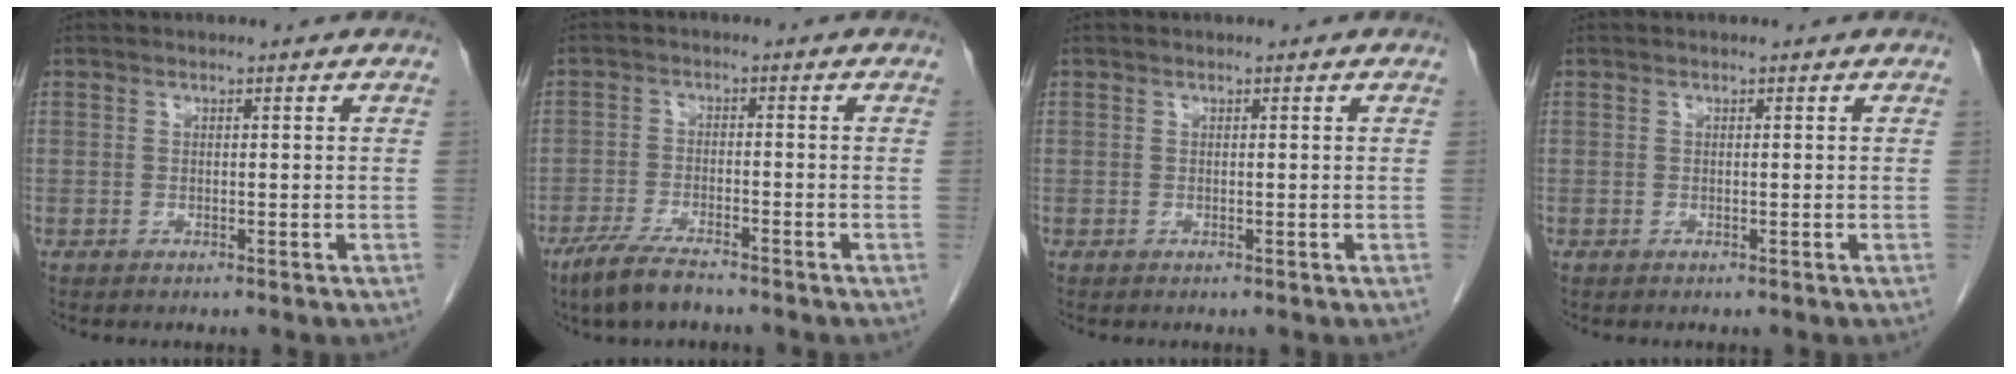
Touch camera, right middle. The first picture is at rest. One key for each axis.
{"total": 6.2, "fx": -4.8, "fy": 1.0, "fz": 3.7, "tx": -0.079, "ty": -0.013, "tz": -0.088}
{"total": 0.0}
{"total": 0.0}